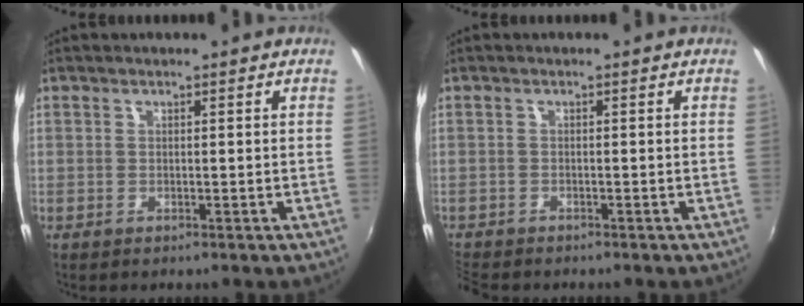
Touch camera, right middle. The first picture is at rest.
{"total": 3.4, "force": [-3.1, 0.9, 0.8], "torque": [-0.030, -0.018, -0.060]}